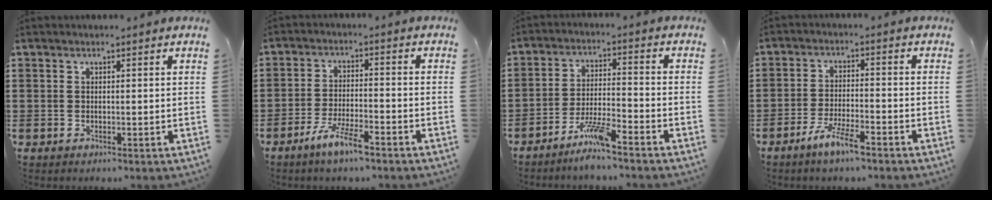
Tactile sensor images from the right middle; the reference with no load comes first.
{"total": 6.0, "force": [-4.4, 0.9, 4.0], "torque": [-0.083, -0.005, -0.082]}
{"total": 5.9, "force": [-4.8, 0.1, 3.4], "torque": [-0.079, -0.012, -0.092]}
{"total": 5.6, "force": [-4.1, 0.8, 3.7], "torque": [-0.071, -0.002, -0.076]}